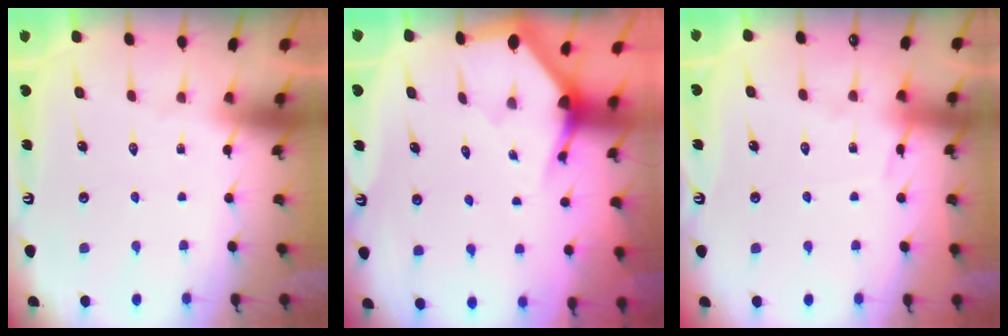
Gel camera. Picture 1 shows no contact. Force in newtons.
{"total": 3.0, "press": 3.0, "slide": 0.2}
{"total": 5.1, "press": 5.0, "slide": 0.5}